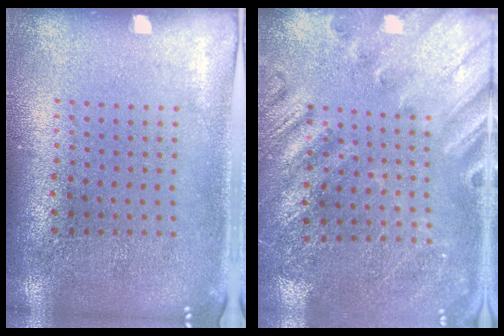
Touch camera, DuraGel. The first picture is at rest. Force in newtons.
{"total": 2.3, "press": 2.2, "slide": 0.7}